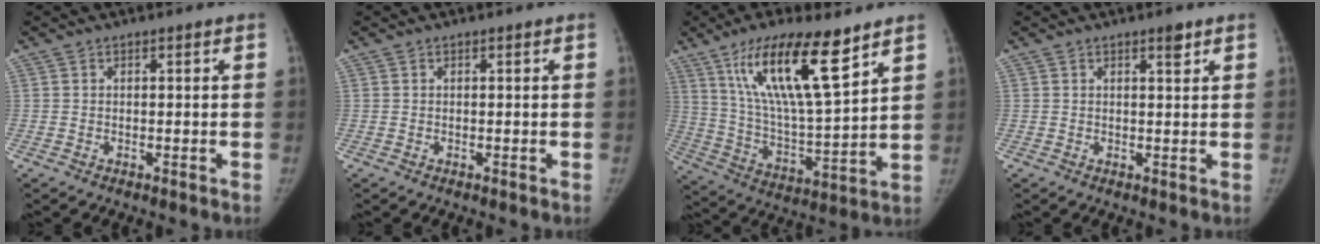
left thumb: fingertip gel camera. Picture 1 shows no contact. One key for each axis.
{"total": 0.0}
{"total": 19.8, "fx": 11.4, "fy": 4.7, "fz": 15.5, "tx": -0.263, "ty": -0.051, "tz": 0.213}
{"total": 2.0, "fx": 1.4, "fy": 0.6, "fz": 1.4, "tx": -0.015, "ty": -0.008, "tz": 0.021}